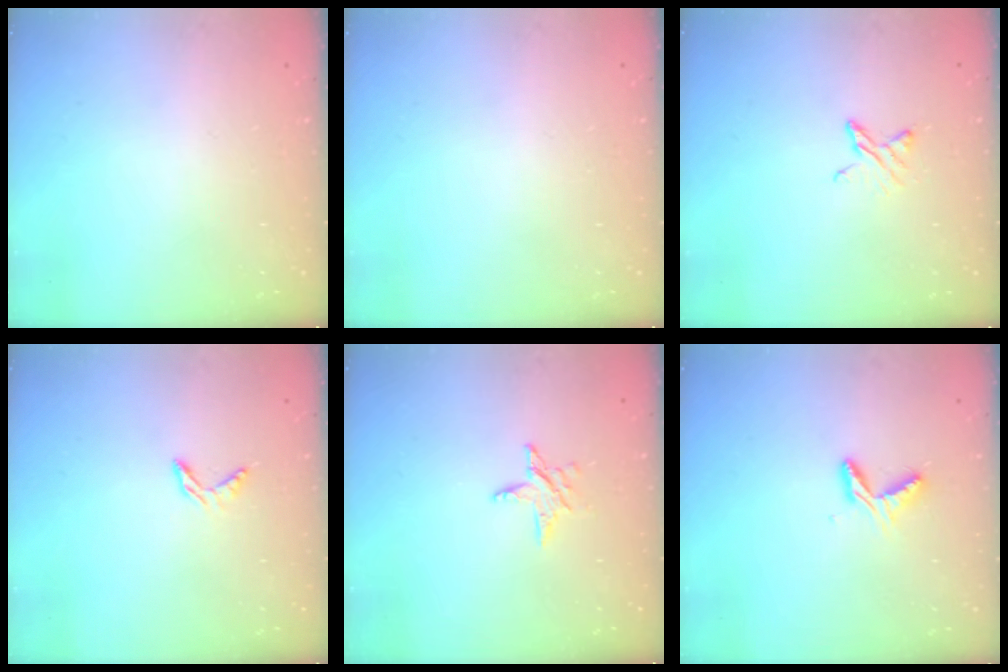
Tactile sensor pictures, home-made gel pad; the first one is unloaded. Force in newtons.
{"total": 0.0}
{"total": 4.3, "press": 4.2, "slide": 0.5}
{"total": 5.3, "press": 5.2, "slide": 0.5}
{"total": 4.8, "press": 4.7, "slide": 0.5}
{"total": 5.7, "press": 5.7, "slide": 0.5}